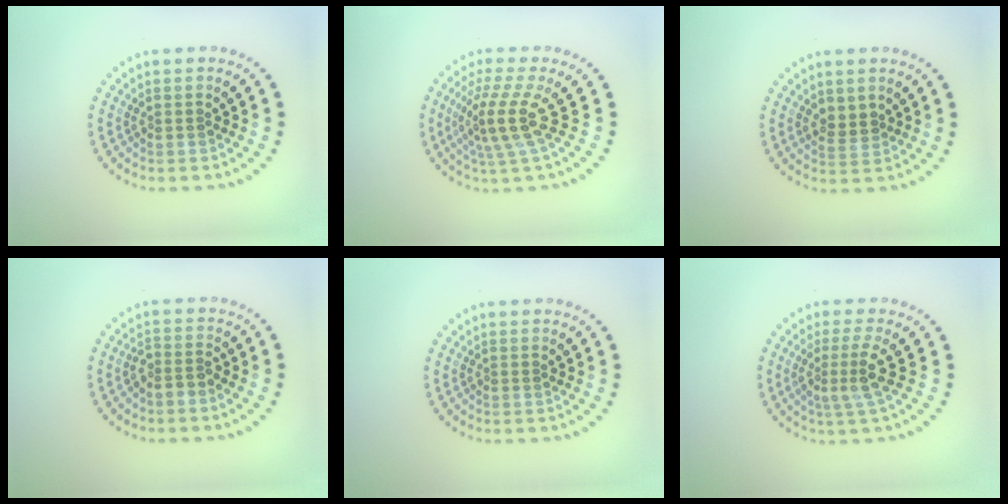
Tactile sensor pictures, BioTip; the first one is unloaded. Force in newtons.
{"total": 4.1, "press": 3.0, "slide": 2.7}
{"total": 1.9, "press": 1.7, "slide": 0.7}
{"total": 1.7, "press": 1.3, "slide": 1.2}
{"total": 0.0}
{"total": 3.0, "press": 2.2, "slide": 2.1}